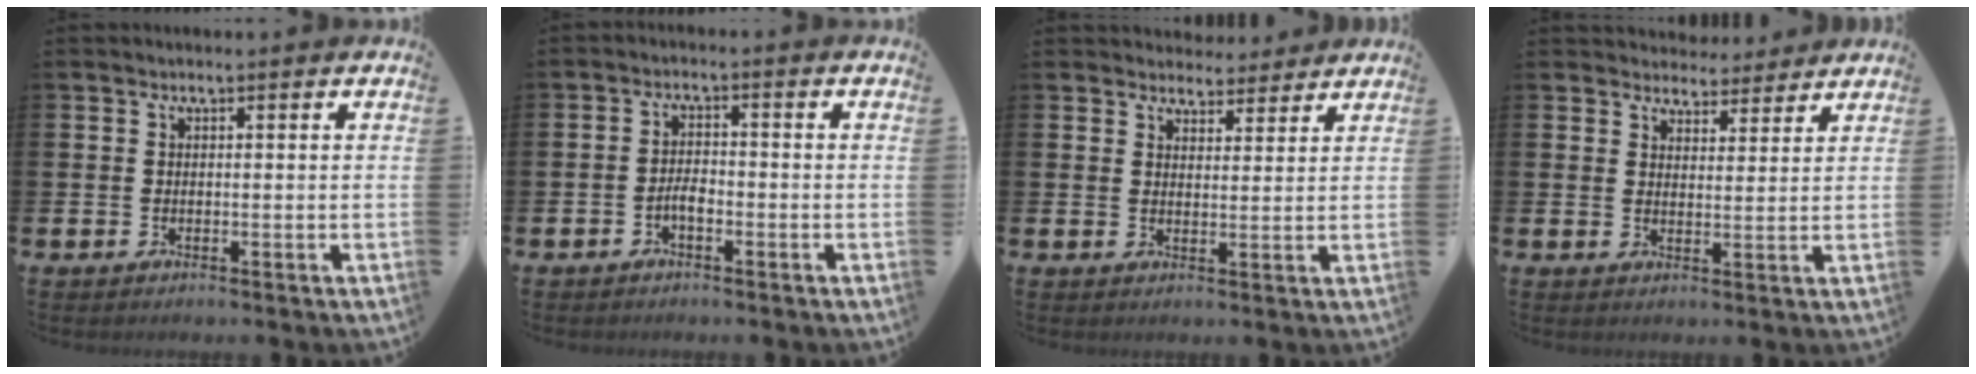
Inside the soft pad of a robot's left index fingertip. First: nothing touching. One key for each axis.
{"total": 2.4, "fx": -1.1, "fy": 1.0, "fz": 1.8, "tx": -0.034, "ty": 0.004, "tz": -0.022}
{"total": 3.9, "fx": 3.7, "fy": 1.3, "fz": -0.2, "tx": 0.002, "ty": -0.020, "tz": 0.067}
{"total": 4.0, "fx": 3.8, "fy": 1.3, "fz": -0.4, "tx": 0.002, "ty": -0.027, "tz": 0.067}